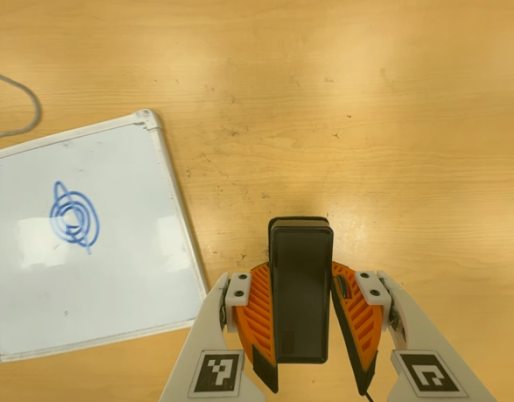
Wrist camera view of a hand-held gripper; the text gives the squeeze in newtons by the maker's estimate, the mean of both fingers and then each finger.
{"total": 5.7, "left": 4.4, "right": 7.1}